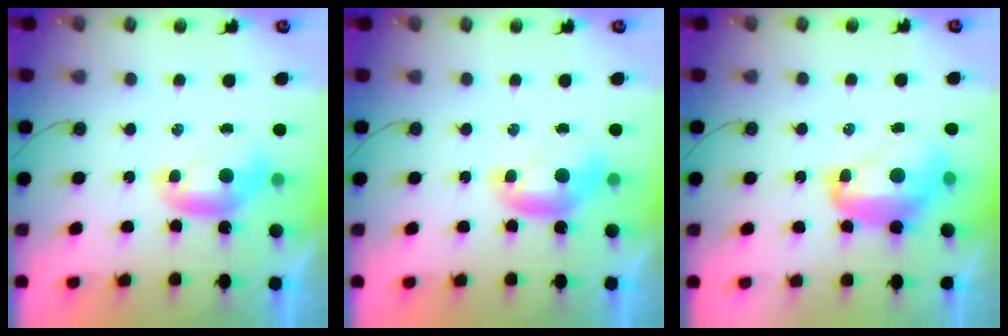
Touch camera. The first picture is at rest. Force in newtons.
{"total": 0.0}
{"total": 4.4, "press": 4.4, "slide": 0.5}